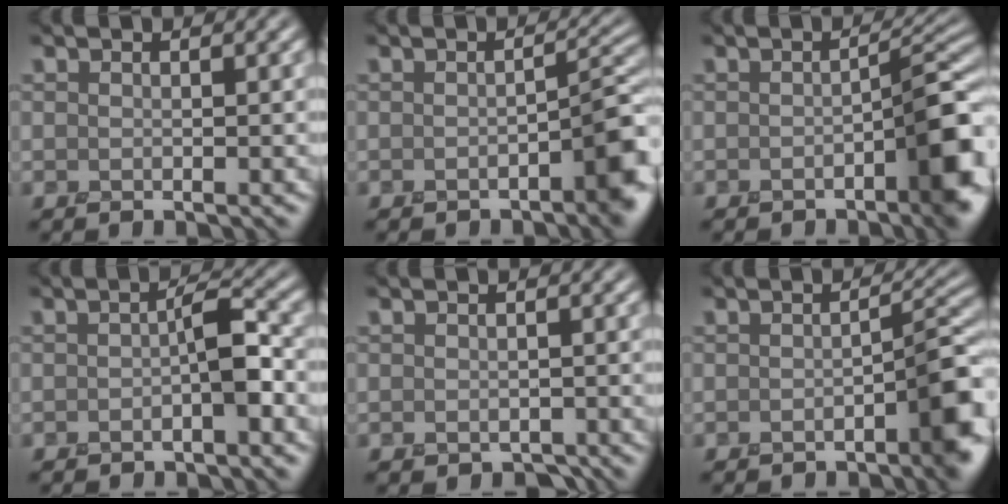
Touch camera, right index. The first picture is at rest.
{"total": 3.9, "force": [-1.9, 1.4, 3.1], "torque": [-0.033, 0.004, -0.029]}
{"total": 6.1, "force": [-2.5, 2.2, 5.1], "torque": [-0.055, 0.004, -0.039]}
{"total": 2.6, "force": [-0.8, 0.8, 2.3], "torque": [-0.041, 0.008, -0.018]}
{"total": 1.0, "force": [-0.6, 0.8, 0.0], "torque": [0.004, -0.003, -0.013]}
{"total": 4.4, "force": [-2.0, 1.5, 3.6], "torque": [-0.038, 0.005, -0.032]}